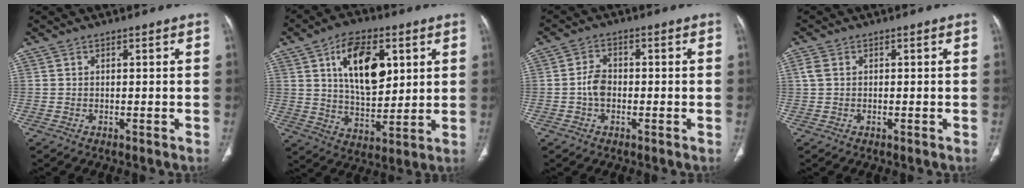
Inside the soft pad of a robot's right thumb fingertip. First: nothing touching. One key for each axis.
{"total": 15.3, "fx": 5.2, "fy": 8.4, "fz": 11.7, "tx": -0.161, "ty": -0.022, "tz": 0.096}
{"total": 3.9, "fx": -0.8, "fy": 2.7, "fz": 2.6, "tx": -0.044, "ty": 0.012, "tz": -0.020}
{"total": 1.8, "fx": 0.3, "fy": 1.4, "fz": 1.1, "tx": -0.034, "ty": 0.003, "tz": 0.004}